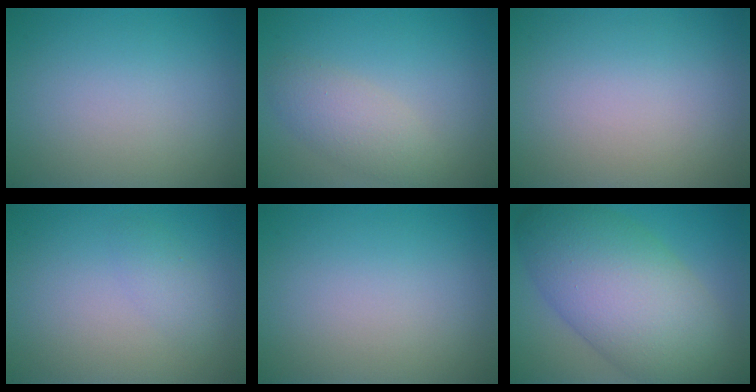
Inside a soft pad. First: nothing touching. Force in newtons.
{"total": 2.9, "press": 2.9, "slide": 0.3}
{"total": 0.0}
{"total": 1.3, "press": 1.3, "slide": 0.0}
{"total": 0.0}
{"total": 11.9, "press": 11.9, "slide": 0.3}